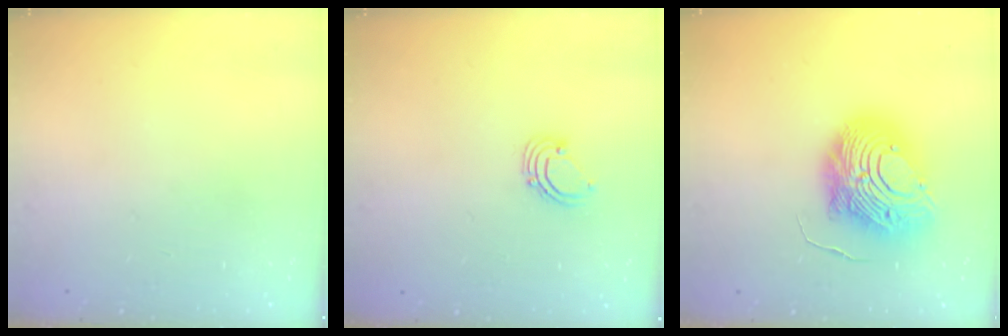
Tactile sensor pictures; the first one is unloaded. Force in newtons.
{"total": 2.9, "press": 2.9, "slide": 0.2}
{"total": 15.3, "press": 15.2, "slide": 1.6}